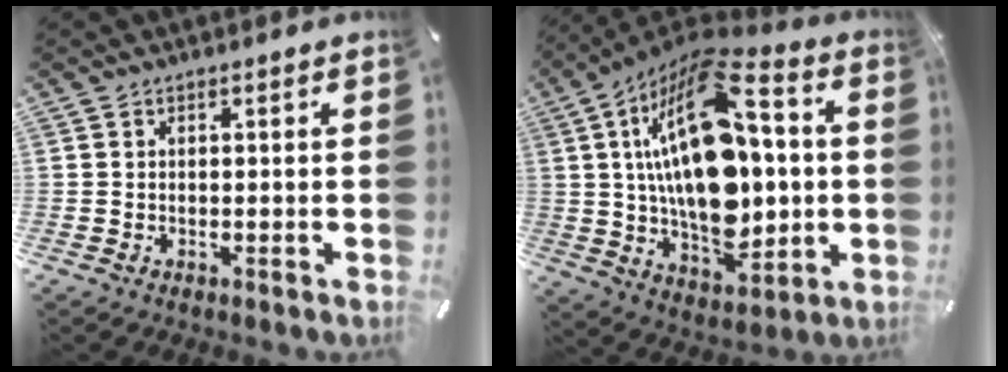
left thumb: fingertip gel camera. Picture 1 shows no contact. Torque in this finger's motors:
{"motor_torque": [2.48, 2.53, 2.77, 0.00, 0.81]}